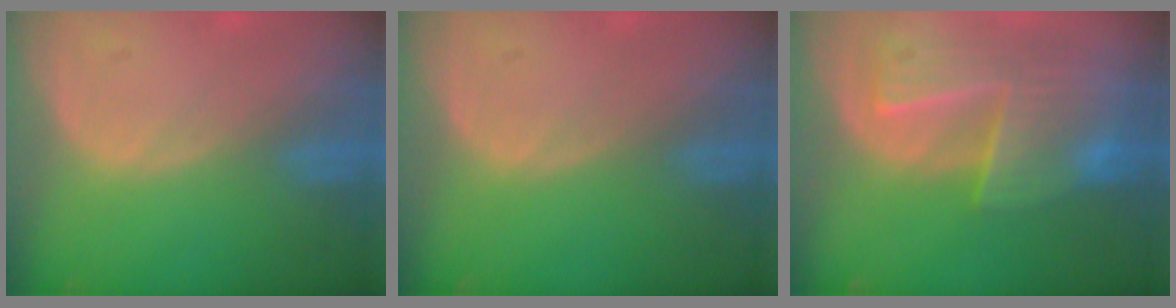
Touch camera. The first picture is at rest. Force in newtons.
{"total": 0.0}
{"total": 9.1, "press": 8.2, "slide": 3.9}